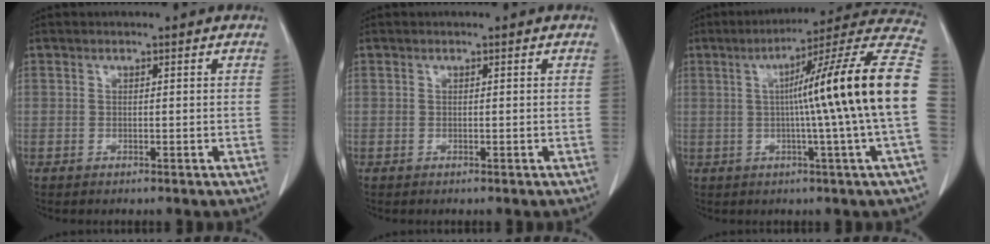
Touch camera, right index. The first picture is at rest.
{"total": 0.0}
{"total": 20.9, "force": [0.3, -2.4, 20.8], "torque": [-0.249, 0.020, -0.013]}